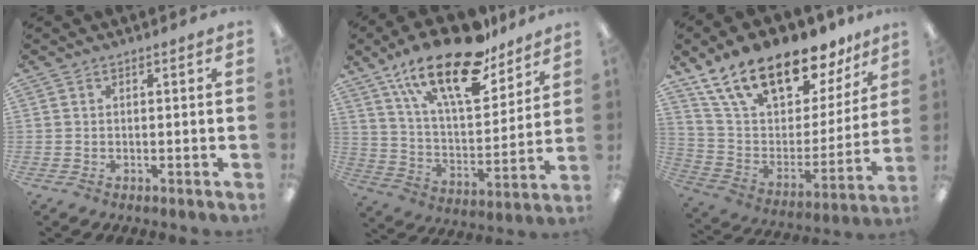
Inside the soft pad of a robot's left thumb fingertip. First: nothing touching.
{"total": 23.4, "force": [16.2, 8.9, 14.3], "torque": [-0.243, -0.090, 0.277]}
{"total": 21.9, "force": [16.5, 9.0, 11.3], "torque": [-0.199, -0.104, 0.294]}